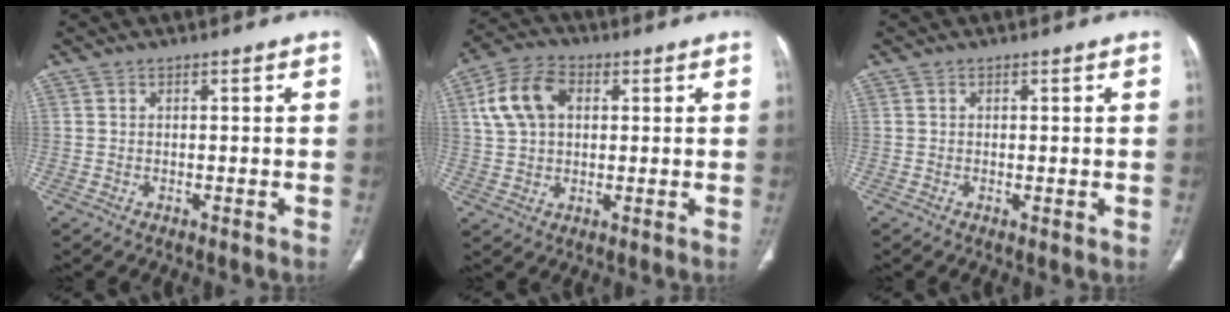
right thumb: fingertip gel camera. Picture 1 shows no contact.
{"total": 10.6, "force": [2.8, 7.2, 7.3], "torque": [-0.135, 0.016, 0.048]}
{"total": 0.6, "force": [0.0, 0.2, 0.6], "torque": [-0.014, -0.005, 0.000]}